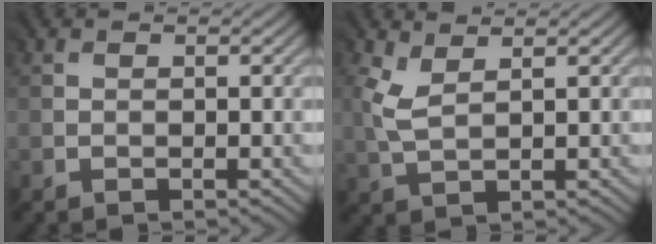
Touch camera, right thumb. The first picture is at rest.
{"total": 2.3, "force": [1.5, 0.8, 1.6], "torque": [-0.055, 0.003, 0.034]}